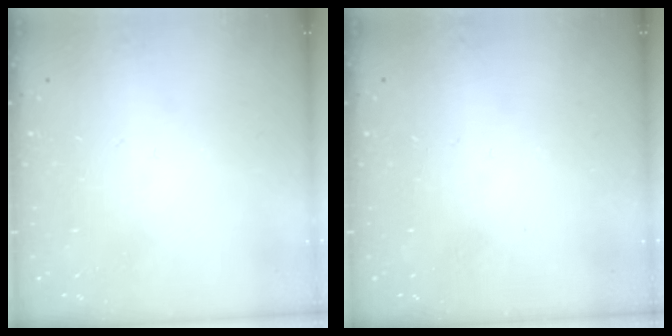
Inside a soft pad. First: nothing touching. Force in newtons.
{"total": 0.0}